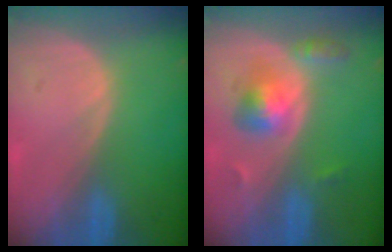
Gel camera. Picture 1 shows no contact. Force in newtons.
{"total": 5.1, "press": 5.1, "slide": 0.9}